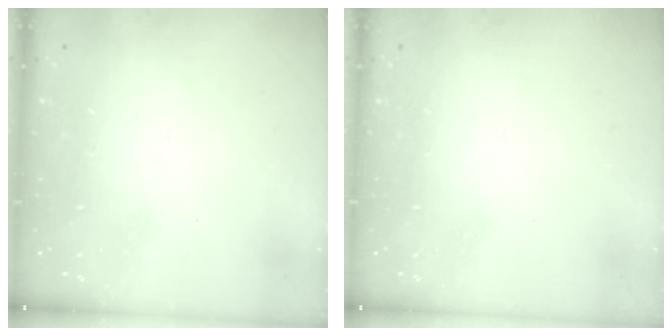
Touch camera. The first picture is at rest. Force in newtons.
{"total": 0.0}